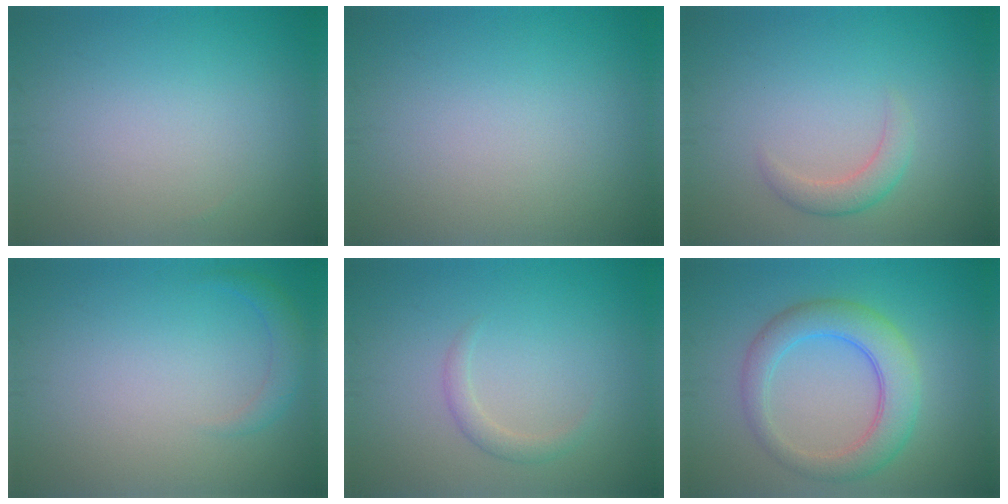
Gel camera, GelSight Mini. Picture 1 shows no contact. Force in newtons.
{"total": 0.0}
{"total": 2.0, "press": 1.9, "slide": 0.2}
{"total": 1.5, "press": 1.5, "slide": 0.1}
{"total": 1.4, "press": 1.4, "slide": 0.1}
{"total": 5.1, "press": 5.1, "slide": 0.3}